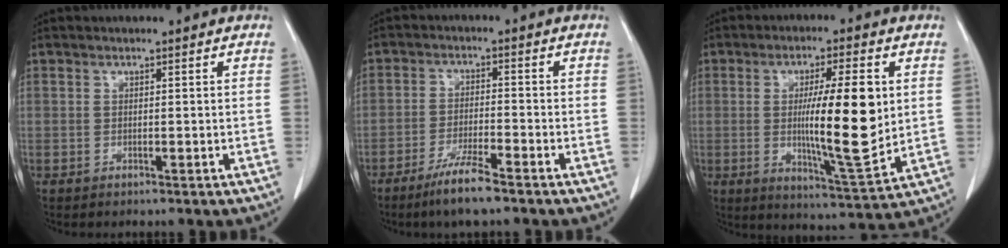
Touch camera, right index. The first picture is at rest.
{"total": 6.1, "force": [-4.5, 0.3, 4.1], "torque": [-0.081, -0.012, -0.085]}
{"total": 13.7, "force": [1.1, 1.3, 13.6], "torque": [-0.227, -0.017, 0.019]}